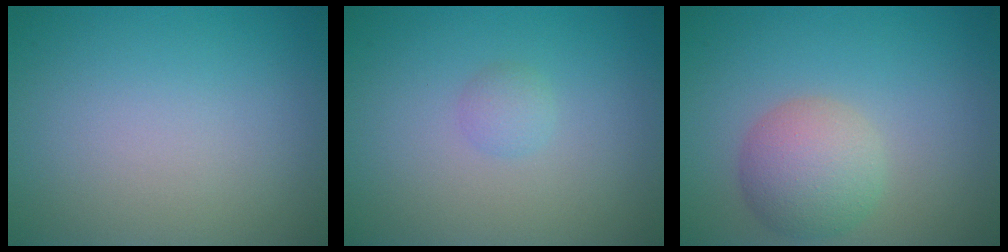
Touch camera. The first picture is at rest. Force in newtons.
{"total": 1.0, "press": 1.0, "slide": 0.1}
{"total": 4.4, "press": 4.4, "slide": 0.2}